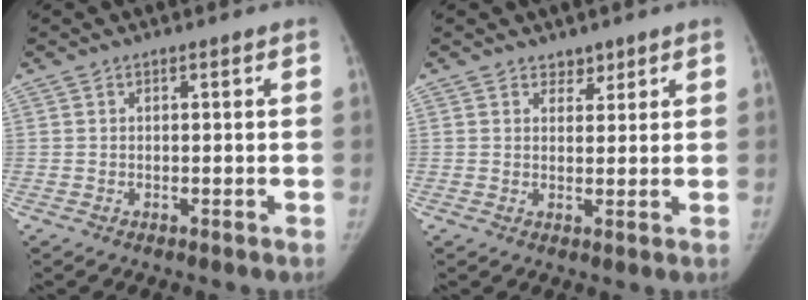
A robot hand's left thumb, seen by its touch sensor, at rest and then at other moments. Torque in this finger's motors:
{"motor_torque": [-0.13, -0.03, -0.09, 0.28, -0.01]}